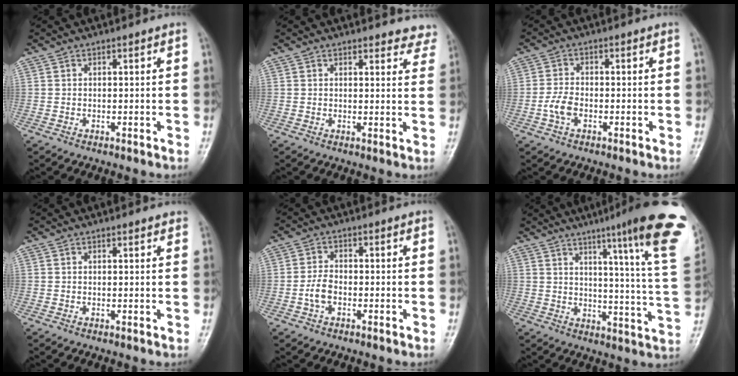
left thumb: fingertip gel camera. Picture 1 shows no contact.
{"total": 6.4, "force": [6.0, 2.1, 0.5], "torque": [0.042, -0.028, 0.039]}
{"total": 3.6, "force": [-1.4, 2.1, 2.5], "torque": [-0.052, 0.010, -0.032]}
{"total": 1.5, "force": [1.2, 0.4, 0.7], "torque": [-0.004, 0.000, 0.013]}
{"total": 3.3, "force": [-1.3, 2.0, 2.3], "torque": [-0.046, 0.011, -0.028]}
{"total": 22.1, "force": [13.1, 0.9, 17.8], "torque": [-0.217, -0.073, 0.161]}